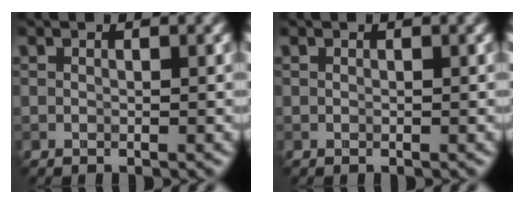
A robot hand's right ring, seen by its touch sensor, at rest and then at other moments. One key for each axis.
{"total": 0.0}